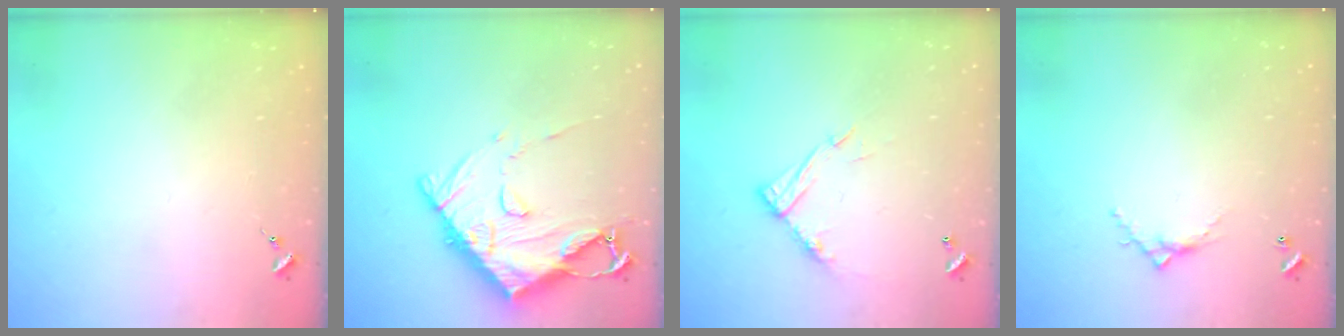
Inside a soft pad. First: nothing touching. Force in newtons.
{"total": 15.2, "press": 15.1, "slide": 1.6}
{"total": 11.5, "press": 11.4, "slide": 0.8}
{"total": 5.2, "press": 5.2, "slide": 0.2}